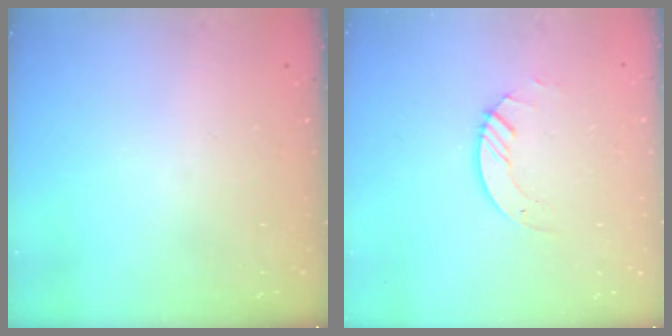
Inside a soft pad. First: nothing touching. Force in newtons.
{"total": 2.8, "press": 2.8, "slide": 0.3}